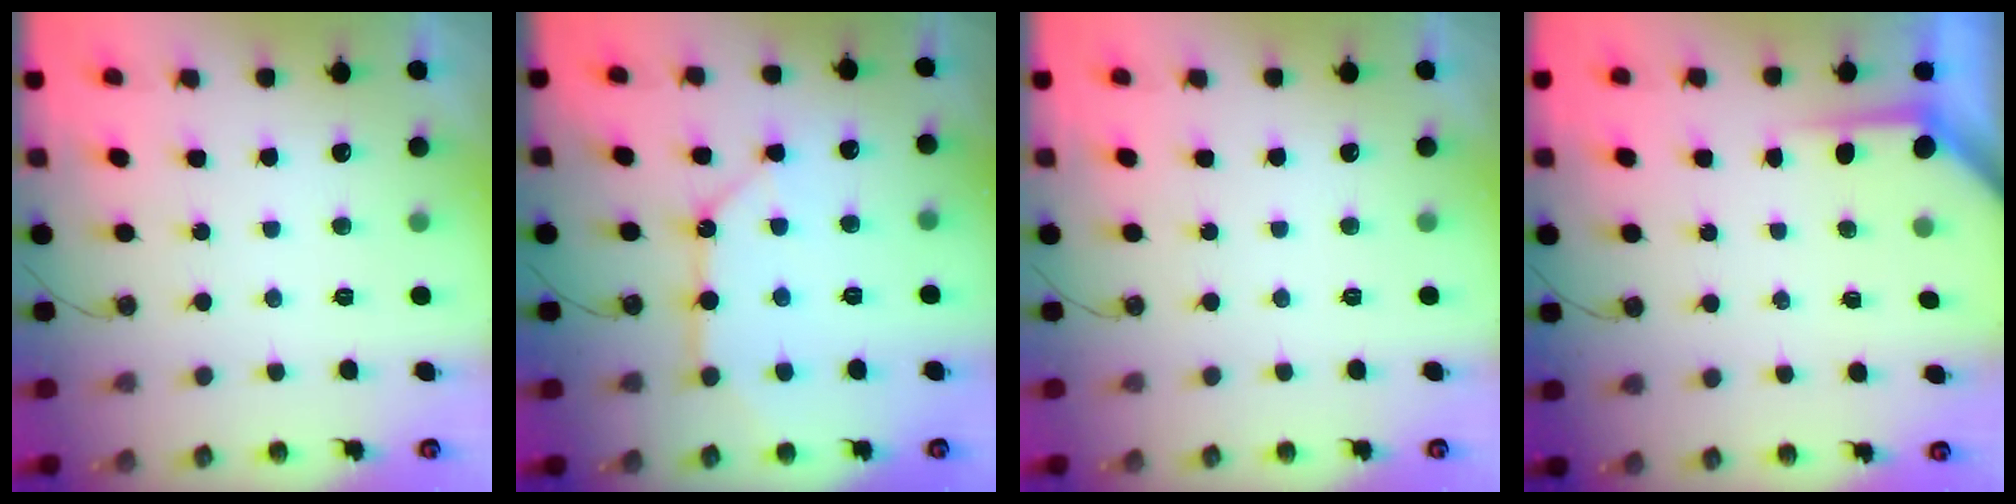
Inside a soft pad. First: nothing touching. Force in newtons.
{"total": 11.4, "press": 11.4, "slide": 0.9}
{"total": 0.0}
{"total": 3.2, "press": 3.2, "slide": 0.4}